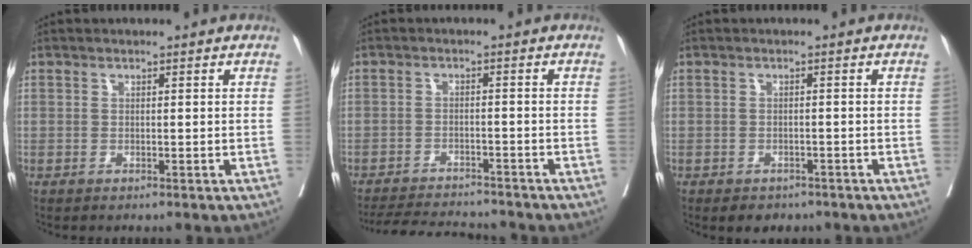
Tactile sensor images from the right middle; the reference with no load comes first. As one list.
[{"total": 9.6, "force": [-9.2, 1.2, 2.5], "torque": [-0.040, -0.004, -0.136]}, {"total": 3.6, "force": [-2.8, 2.1, 0.9], "torque": [-0.005, 0.003, -0.036]}]